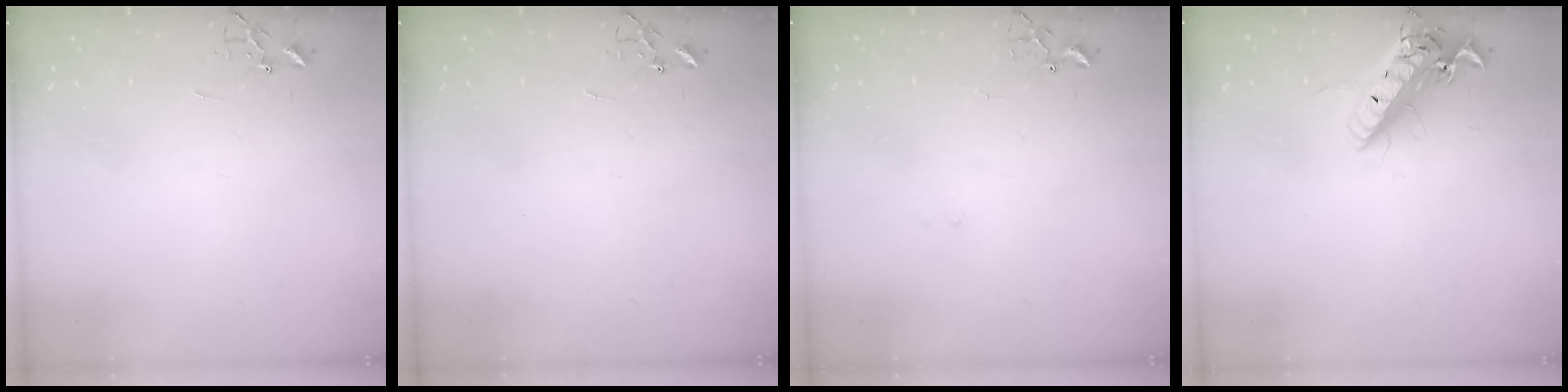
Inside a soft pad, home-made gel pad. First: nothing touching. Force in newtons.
{"total": 0.0}
{"total": 8.6, "press": 8.5, "slide": 0.7}
{"total": 17.4, "press": 16.9, "slide": 4.1}